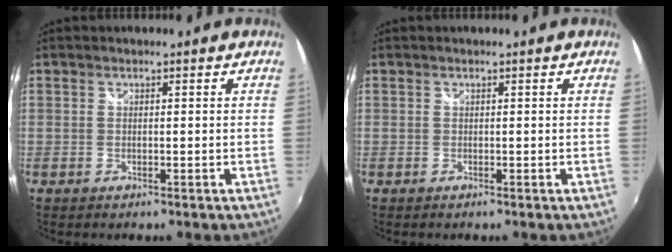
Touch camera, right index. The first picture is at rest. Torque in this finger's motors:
{"motor_torque": [0.32, 0.31, 0.00, 0.01]}